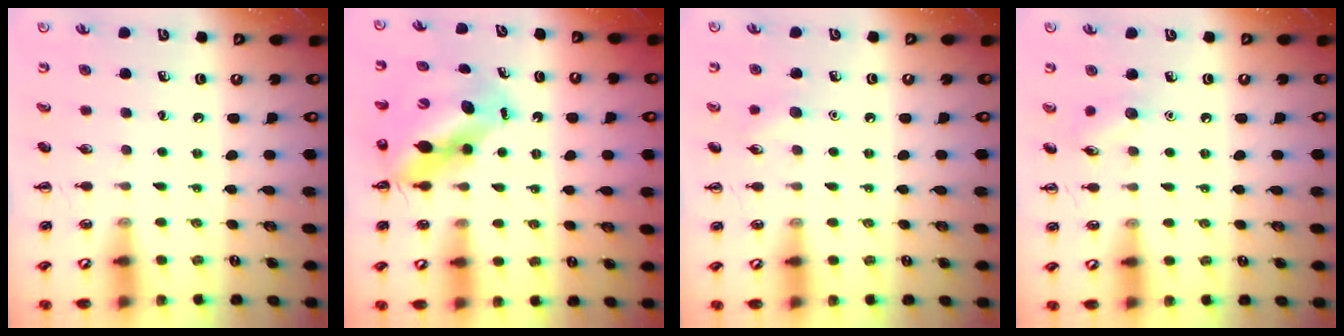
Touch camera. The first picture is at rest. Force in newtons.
{"total": 10.3, "press": 9.9, "slide": 2.8}
{"total": 5.7, "press": 5.5, "slide": 1.6}
{"total": 6.0, "press": 5.9, "slide": 1.5}